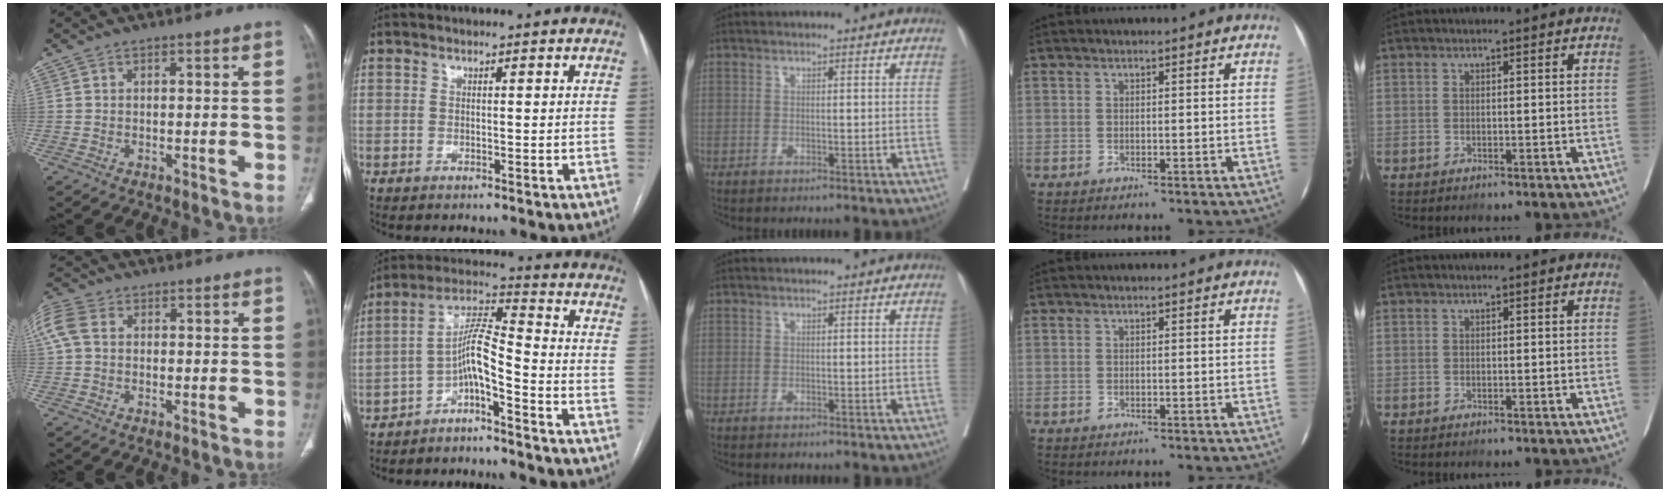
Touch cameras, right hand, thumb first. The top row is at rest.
{"thumb": {"total": 7.2, "force": [0.8, 5.3, 4.8], "torque": [-0.123, 0.020, 0.014]}, "index": {"total": 6.8, "force": [-3.7, 0.5, 5.7], "torque": [-0.108, 0.017, -0.070]}}